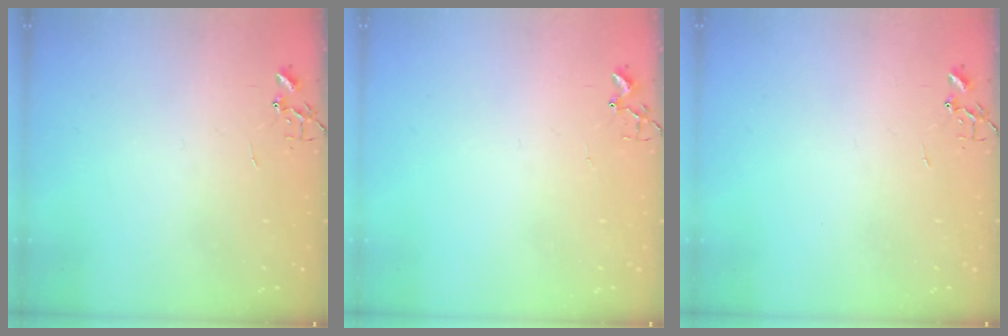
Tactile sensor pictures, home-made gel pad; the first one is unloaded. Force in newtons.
{"total": 4.0, "press": 3.9, "slide": 0.4}
{"total": 0.0}